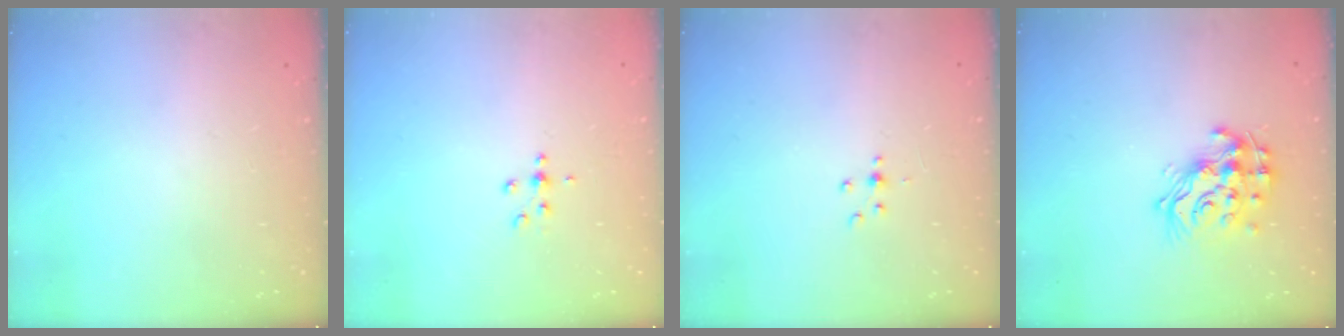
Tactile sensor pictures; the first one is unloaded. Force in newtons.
{"total": 4.9, "press": 4.5, "slide": 1.9}
{"total": 2.2, "press": 2.1, "slide": 0.5}
{"total": 15.4, "press": 15.3, "slide": 1.2}